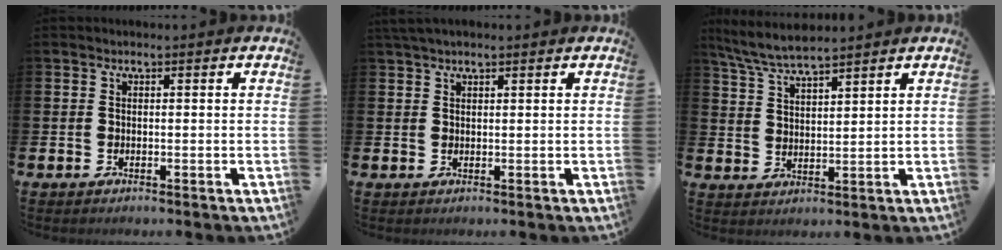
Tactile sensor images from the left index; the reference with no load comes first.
{"total": 1.9, "force": [1.6, 0.4, 0.8], "torque": [-0.016, 0.004, 0.029]}
{"total": 5.9, "force": [5.5, 0.5, 2.1], "torque": [-0.063, -0.019, 0.101]}